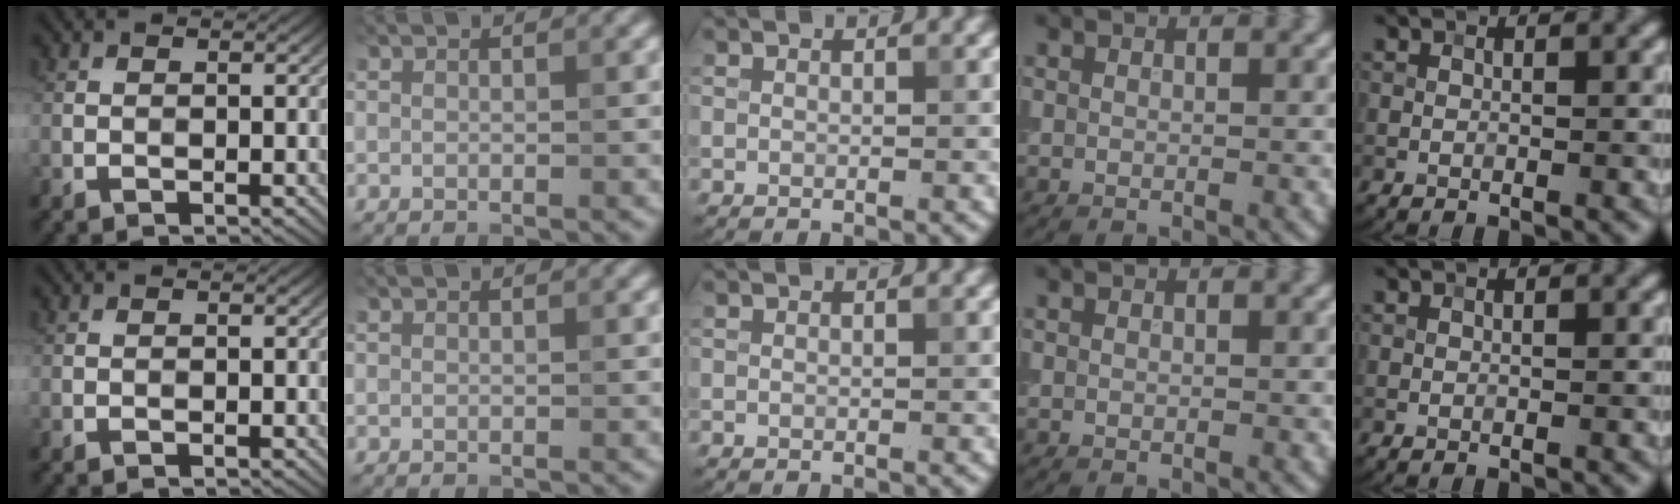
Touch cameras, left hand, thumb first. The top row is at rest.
{}